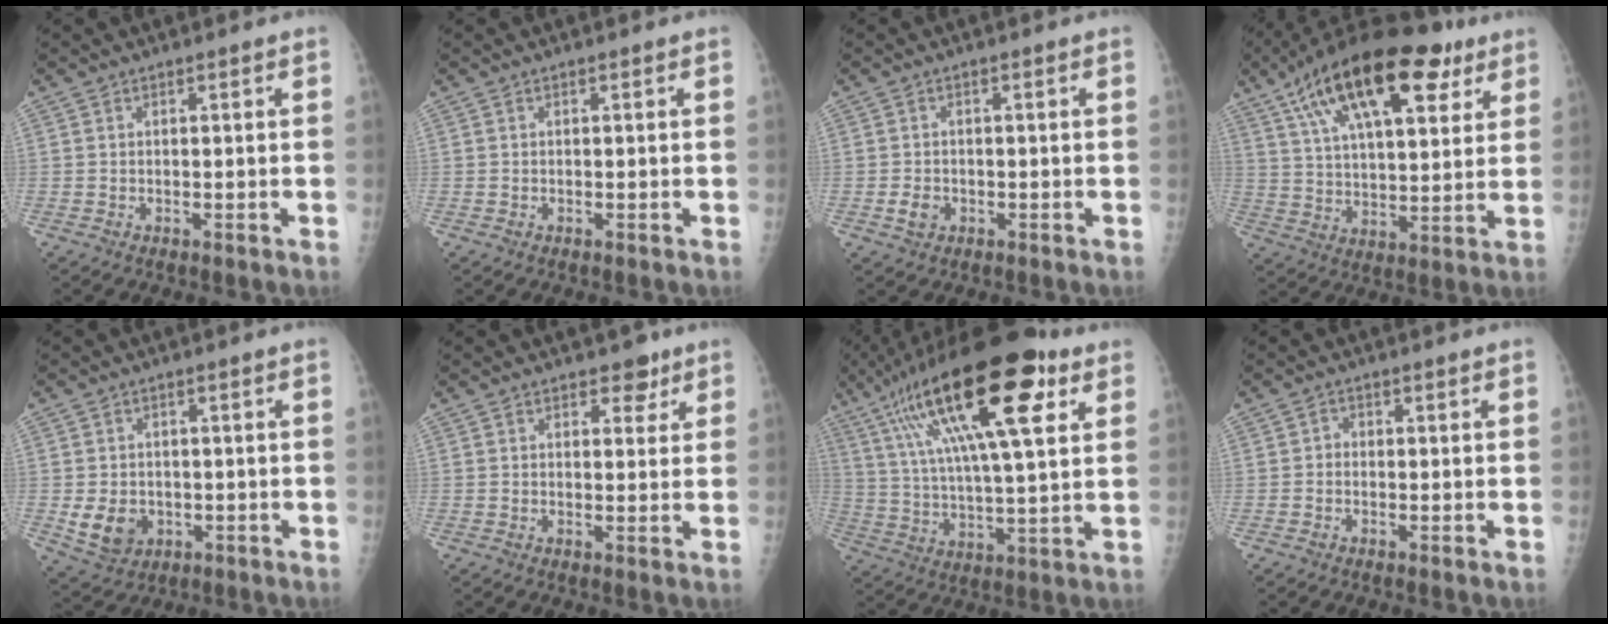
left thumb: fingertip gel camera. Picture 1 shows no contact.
{"total": 0.0}
{"total": 2.6, "force": [-0.9, 2.0, 1.4], "torque": [-0.019, 0.002, -0.012]}
{"total": 23.5, "force": [12.5, 9.9, 17.3], "torque": [-0.268, -0.009, 0.207]}
{"total": 6.6, "force": [-1.3, 5.4, 3.6], "torque": [-0.047, 0.002, -0.006]}
{"total": 3.6, "force": [2.2, 2.2, 1.8], "torque": [0.001, -0.009, 0.027]}
{"total": 25.7, "force": [11.9, 7.5, 21.5], "torque": [-0.364, -0.004, 0.197]}
{"total": 1.2, "force": [-0.4, 1.0, 0.5], "torque": [0.002, 0.005, -0.012]}